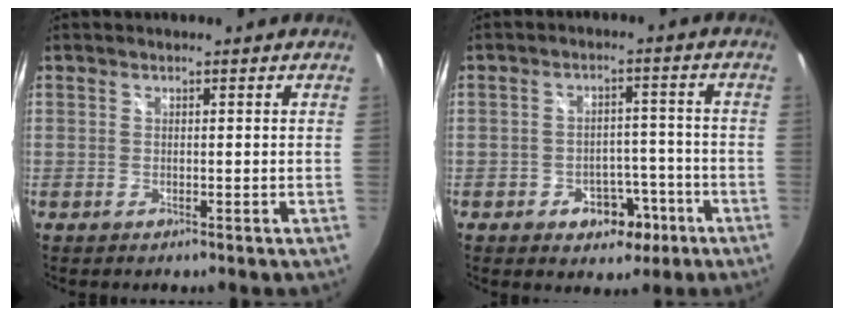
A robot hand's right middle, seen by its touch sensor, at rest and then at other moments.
{"total": 6.5, "force": [-3.7, 4.5, 3.0], "torque": [-0.059, 0.015, -0.037]}